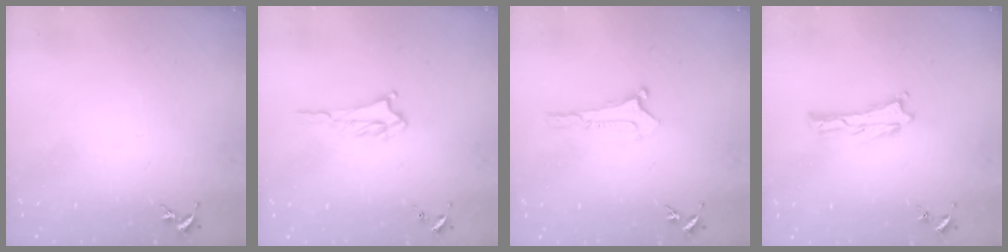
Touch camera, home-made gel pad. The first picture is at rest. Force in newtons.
{"total": 1.7, "press": 1.6, "slide": 0.3}
{"total": 0.0}
{"total": 0.0}